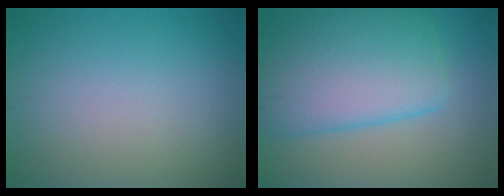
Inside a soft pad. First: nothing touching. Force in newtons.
{"total": 8.9, "press": 8.9, "slide": 0.2}